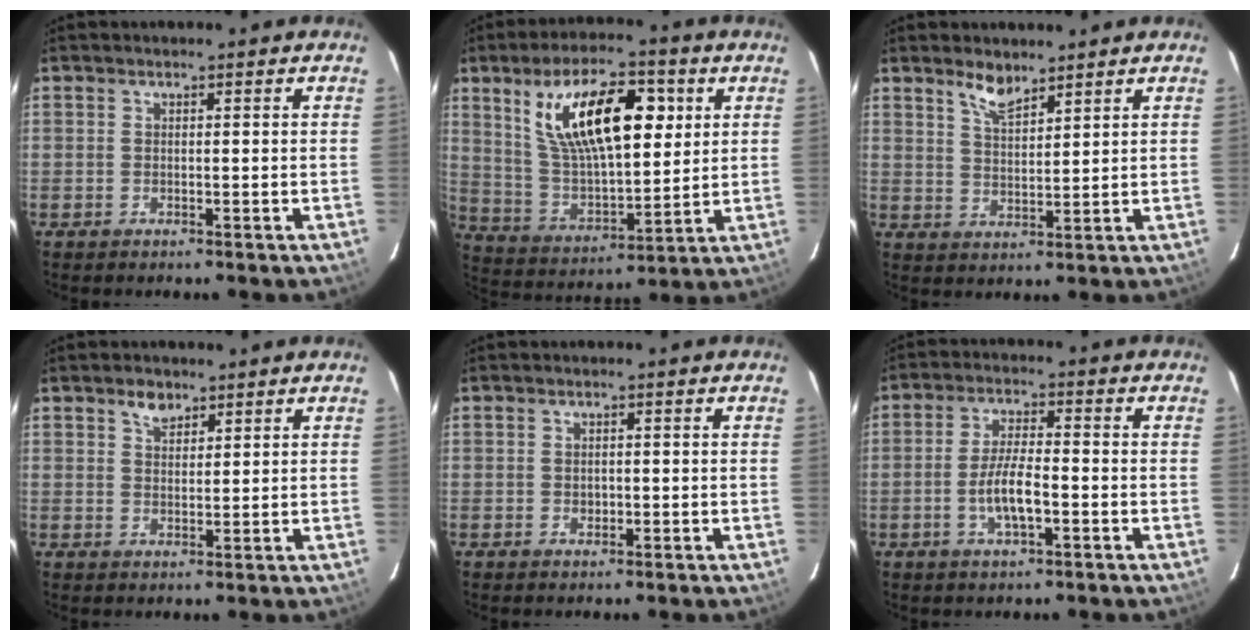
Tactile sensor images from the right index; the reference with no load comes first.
{"total": 18.7, "force": [6.9, 7.8, 15.5], "torque": [-0.272, 0.015, 0.133]}
{"total": 5.9, "force": [4.6, 3.2, 1.9], "torque": [-0.022, -0.002, 0.084]}
{"total": 3.1, "force": [2.2, 1.8, 1.3], "torque": [-0.018, 0.007, 0.039]}
{"total": 1.2, "force": [-0.2, 1.0, 0.7], "torque": [-0.011, 0.003, -0.003]}
{"total": 6.7, "force": [-2.3, 1.7, 6.1], "torque": [-0.120, 0.001, -0.042]}